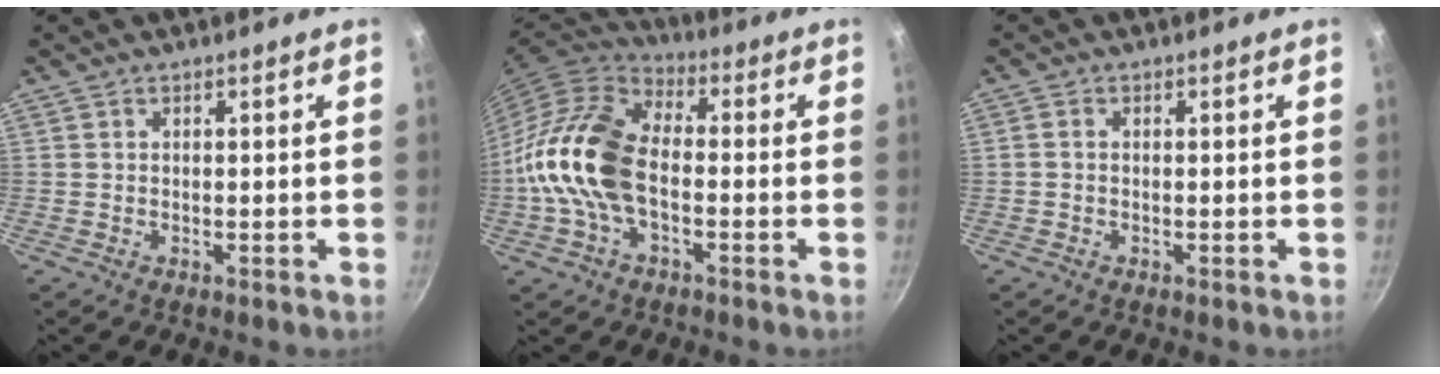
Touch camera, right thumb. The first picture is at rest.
{"total": 16.0, "force": [-2.4, 9.7, 12.5], "torque": [-0.220, 0.035, -0.062]}
{"total": 0.9, "force": [-0.1, 0.6, 0.6], "torque": [-0.011, 0.004, -0.003]}